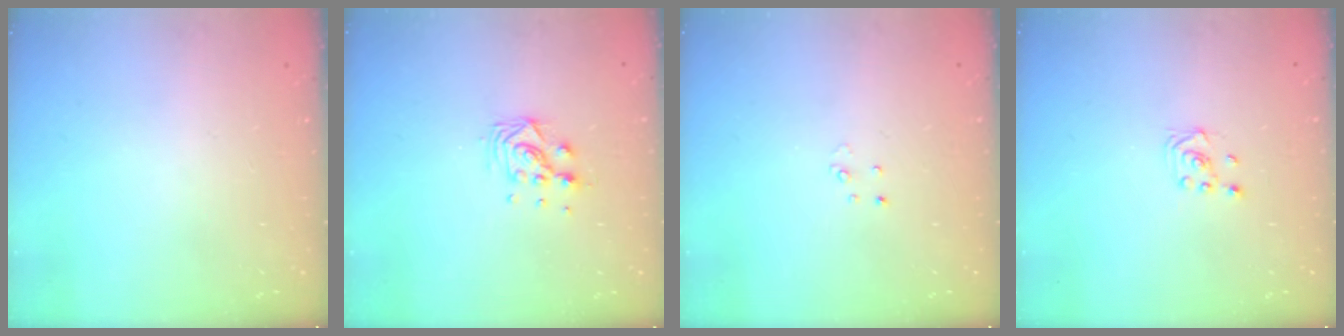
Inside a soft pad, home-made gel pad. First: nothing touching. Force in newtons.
{"total": 7.3, "press": 7.3, "slide": 0.6}
{"total": 2.6, "press": 2.6, "slide": 0.3}
{"total": 2.0, "press": 1.8, "slide": 0.8}